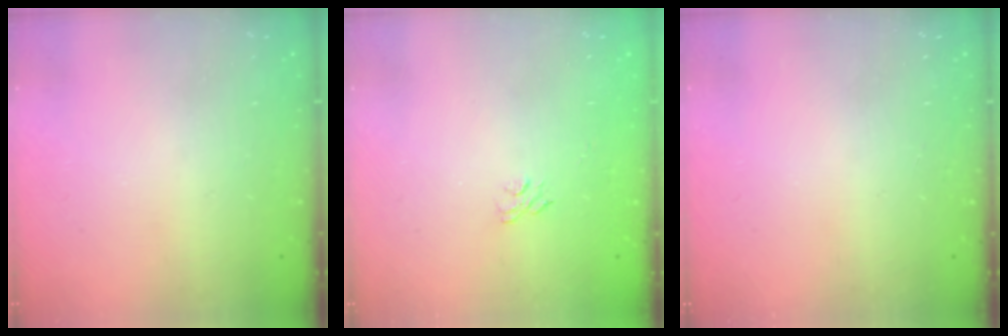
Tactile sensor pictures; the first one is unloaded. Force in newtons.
{"total": 4.2, "press": 4.0, "slide": 1.1}
{"total": 0.0}